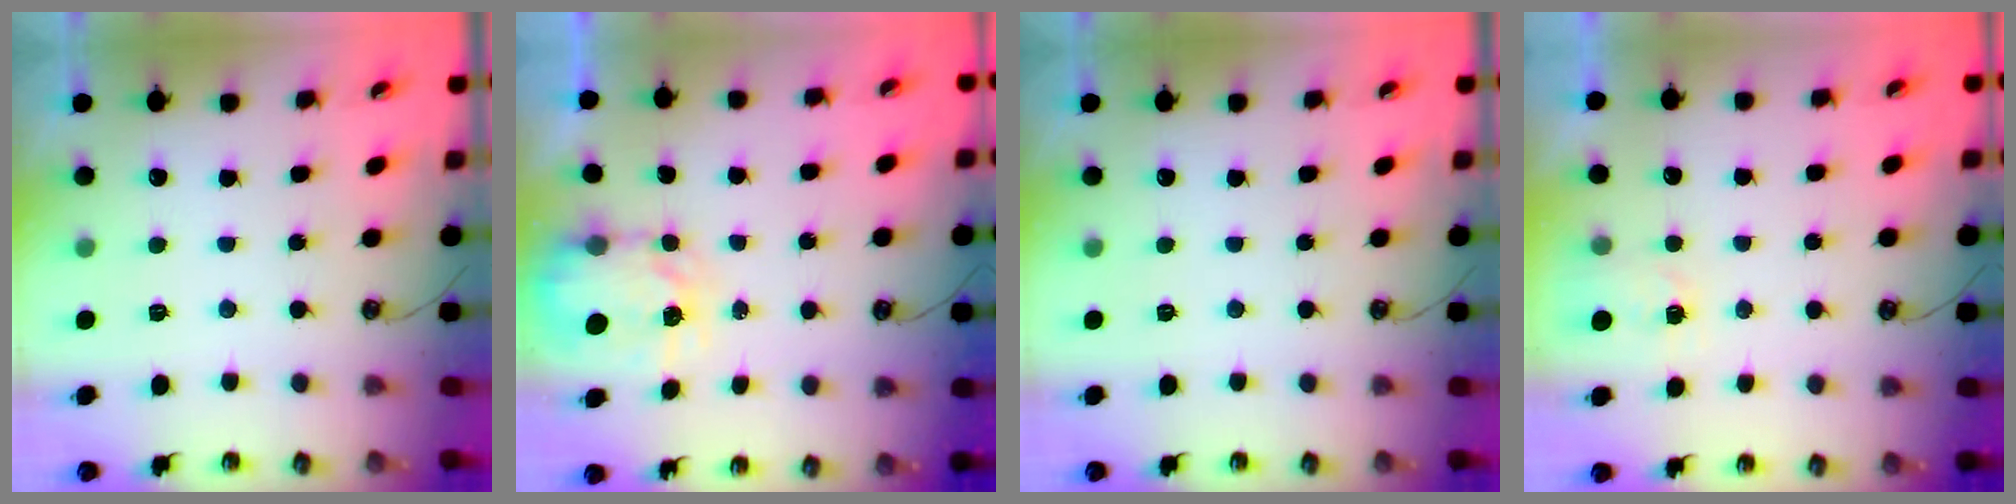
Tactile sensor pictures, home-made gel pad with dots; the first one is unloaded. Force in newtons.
{"total": 4.1, "press": 4.0, "slide": 0.5}
{"total": 0.0}
{"total": 1.3, "press": 1.2, "slide": 0.2}